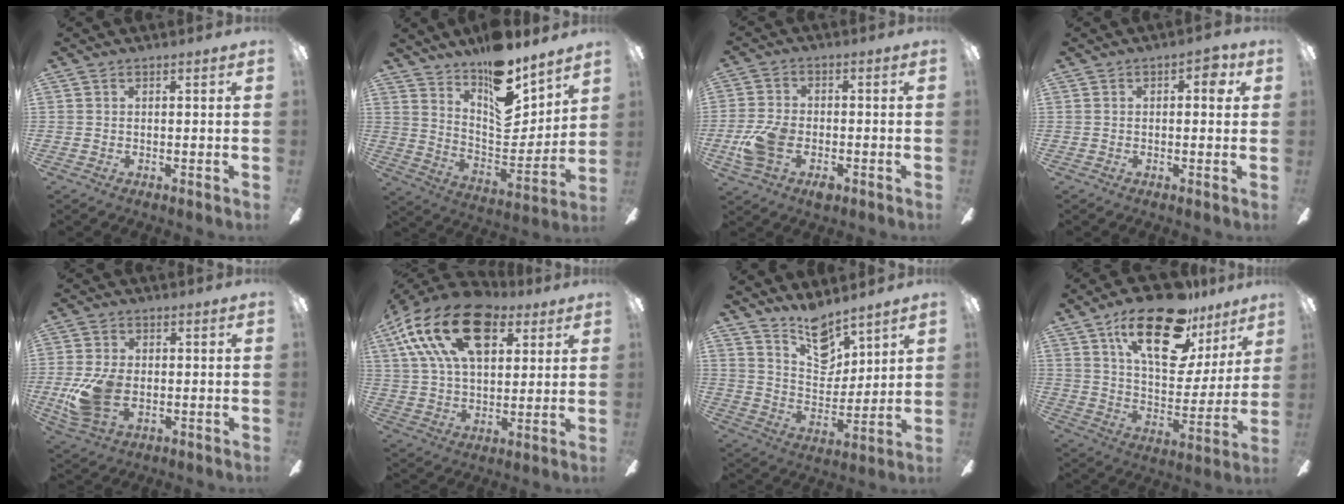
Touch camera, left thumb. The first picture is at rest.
{"total": 16.4, "force": [12.8, 6.1, 8.3], "torque": [-0.124, -0.104, 0.223]}
{"total": 8.3, "force": [-3.0, 5.3, 5.6], "torque": [-0.107, 0.016, -0.053]}
{"total": 4.0, "force": [1.1, 1.9, 3.4], "torque": [-0.044, 0.005, 0.012]}
{"total": 10.7, "force": [-1.8, 6.7, 8.2], "torque": [-0.170, 0.001, -0.027]}
{"total": 22.4, "force": [10.8, 12.7, 15.0], "torque": [-0.292, -0.035, 0.183]}
{"total": 12.0, "force": [9.7, 5.4, 4.5], "torque": [-0.076, -0.064, 0.183]}
{"total": 24.6, "force": [14.7, 10.7, 16.5], "torque": [-0.256, -0.072, 0.247]}